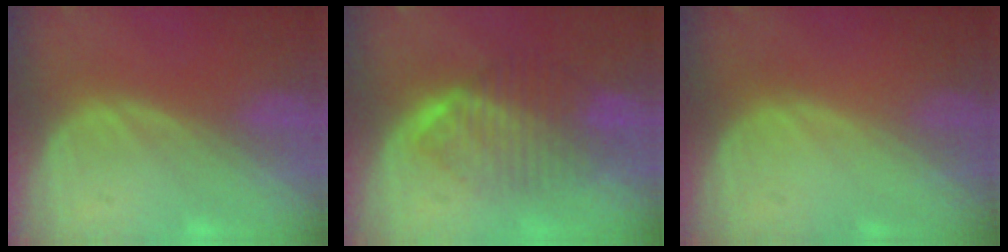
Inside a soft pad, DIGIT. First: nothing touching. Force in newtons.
{"total": 6.5, "press": 6.5, "slide": 0.1}
{"total": 0.0}